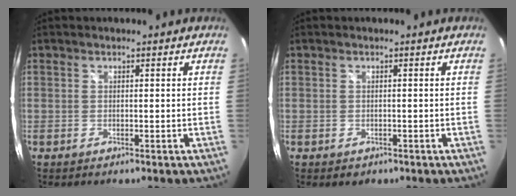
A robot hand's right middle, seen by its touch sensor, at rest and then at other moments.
{"total": 1.2, "force": [-0.5, 1.0, 0.5], "torque": [-0.009, -0.005, -0.006]}